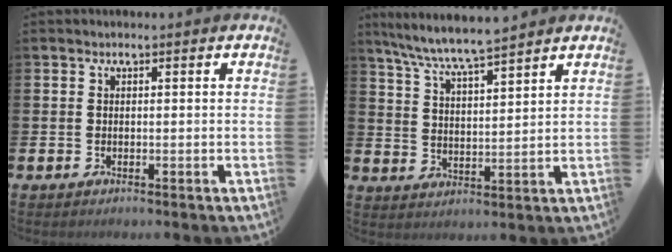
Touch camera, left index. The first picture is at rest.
{"total": 7.0, "force": [6.7, 0.0, 2.0], "torque": [-0.067, -0.039, 0.120]}